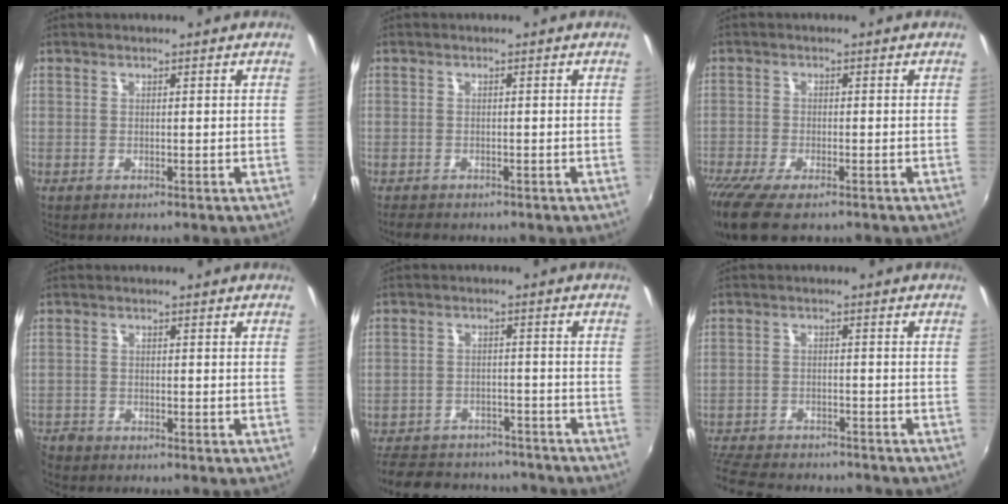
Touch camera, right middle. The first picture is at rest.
{"total": 2.5, "force": [-2.1, 1.0, 0.8], "torque": [-0.024, -0.007, -0.038]}
{"total": 10.0, "force": [-7.3, 2.7, 6.3], "torque": [-0.152, -0.049, -0.136]}
{"total": 3.3, "force": [-3.1, 1.2, 0.3], "torque": [-0.020, -0.012, -0.064]}
{"total": 18.7, "force": [-15.6, 7.8, 6.7], "torque": [-0.162, 0.019, -0.210]}
{"total": 14.8, "force": [-12.8, 4.3, 5.9], "torque": [-0.147, -0.016, -0.199]}